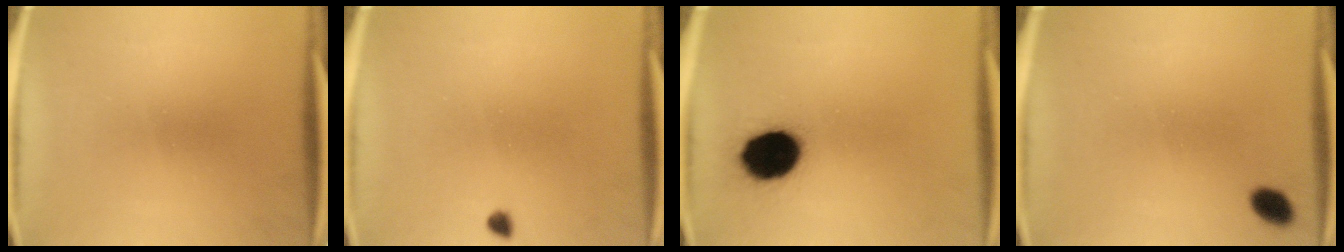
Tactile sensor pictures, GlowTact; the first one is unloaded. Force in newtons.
{"total": 1.2}
{"total": 13.9}
{"total": 3.2}